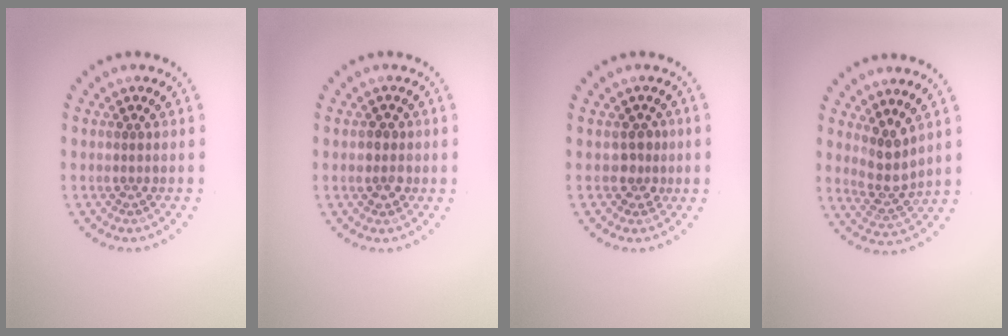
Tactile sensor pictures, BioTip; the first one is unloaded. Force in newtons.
{"total": 1.5, "press": 1.5, "slide": 0.4}
{"total": 1.6, "press": 1.3, "slide": 1.0}
{"total": 2.9, "press": 2.3, "slide": 1.7}